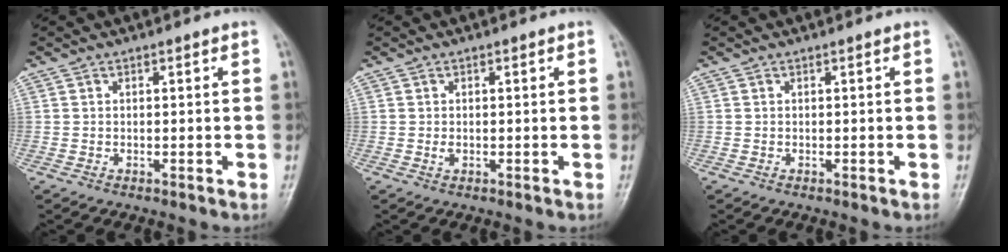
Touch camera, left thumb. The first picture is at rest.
{"total": 1.0, "force": [0.0, 0.7, 0.8], "torque": [-0.012, -0.001, -0.001]}
{"total": 0.0}